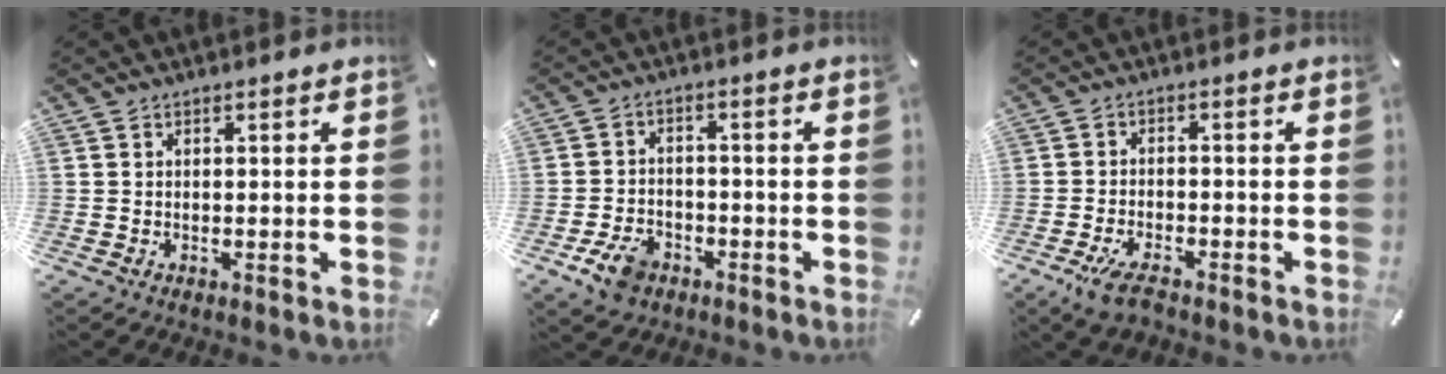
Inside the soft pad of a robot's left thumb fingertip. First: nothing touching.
{"total": 6.8, "force": [-3.8, 4.5, 3.4], "torque": [-0.074, 0.019, -0.072]}
{"total": 5.2, "force": [-3.7, 1.8, 3.2], "torque": [-0.073, 0.011, -0.071]}